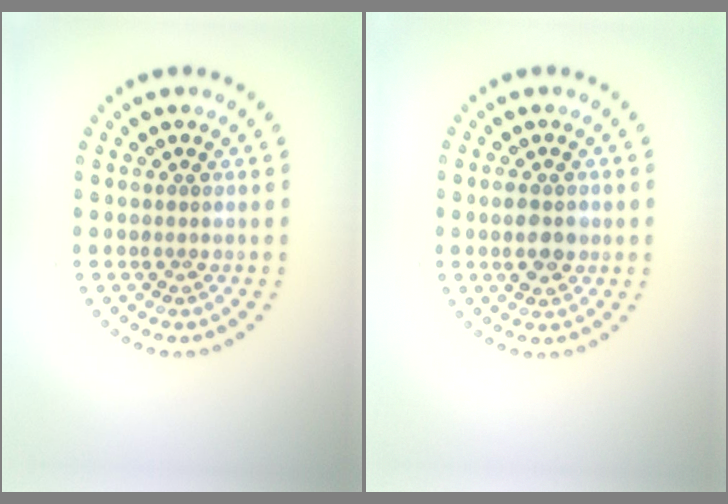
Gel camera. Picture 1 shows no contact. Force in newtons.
{"total": 2.6, "press": 2.6, "slide": 0.1}